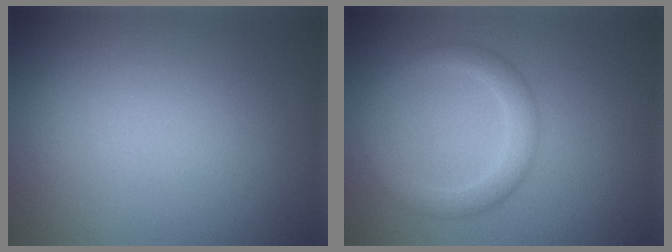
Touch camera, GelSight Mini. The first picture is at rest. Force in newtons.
{"total": 2.8, "press": 2.8, "slide": 0.1}